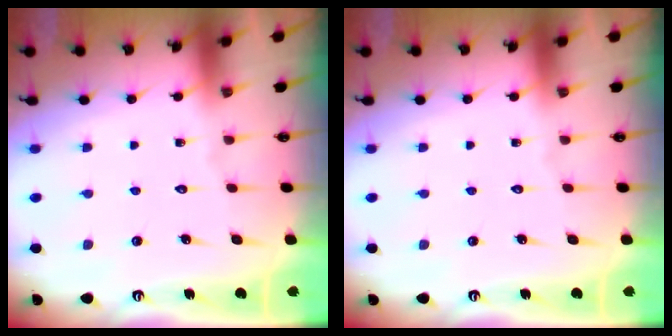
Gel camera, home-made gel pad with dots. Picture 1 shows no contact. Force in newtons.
{"total": 0.0}